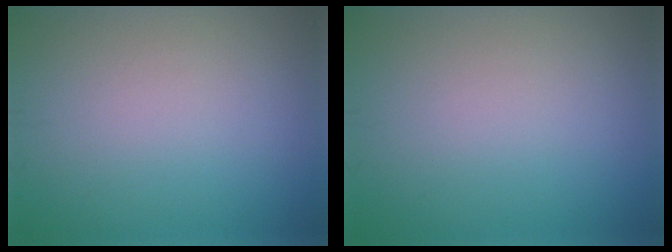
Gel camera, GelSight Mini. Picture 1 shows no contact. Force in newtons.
{"total": 0.0}